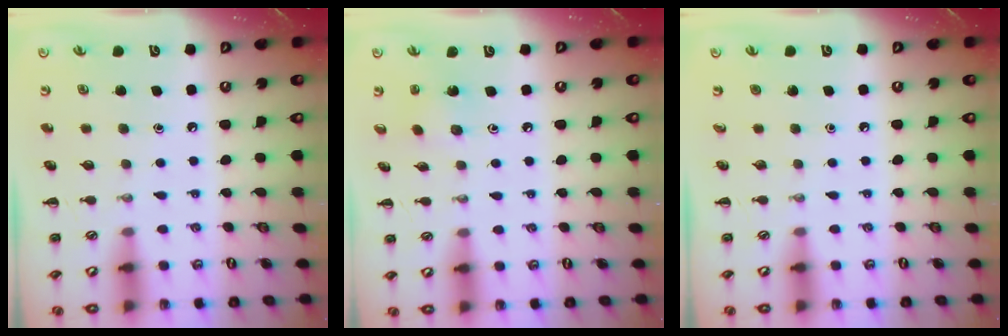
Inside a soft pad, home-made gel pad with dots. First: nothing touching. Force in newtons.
{"total": 2.7, "press": 2.6, "slide": 0.7}
{"total": 0.0}